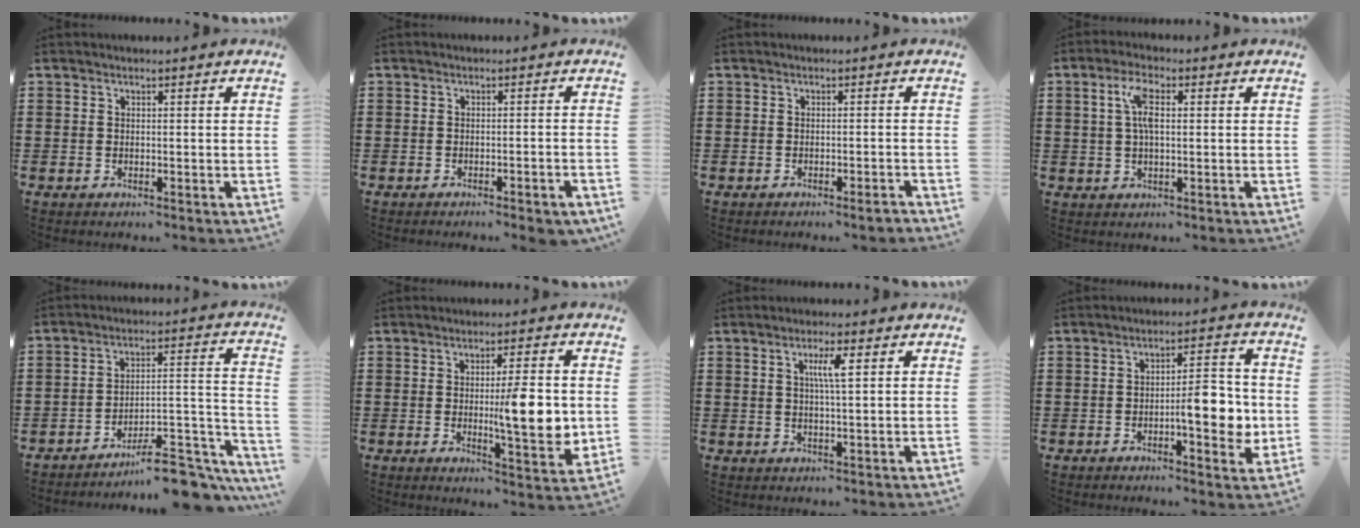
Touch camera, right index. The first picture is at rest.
{"total": 1.5, "force": [-1.2, 0.1, 1.0], "torque": [-0.016, 0.002, -0.022]}
{"total": 1.4, "force": [-1.1, 0.0, 0.8], "torque": [-0.014, -0.003, -0.020]}
{"total": 5.4, "force": [1.1, 2.0, 4.8], "torque": [-0.108, 0.009, 0.014]}
{"total": 10.7, "force": [-9.0, 2.5, 5.3], "torque": [-0.062, 0.037, -0.165]}
{"total": 9.5, "force": [0.0, 2.1, 9.3], "torque": [-0.128, -0.013, -0.004]}
{"total": 3.7, "force": [1.0, 0.4, 3.5], "torque": [-0.073, 0.005, 0.013]}
{"total": 7.9, "force": [-1.4, 2.4, 7.4], "torque": [-0.091, -0.004, -0.030]}